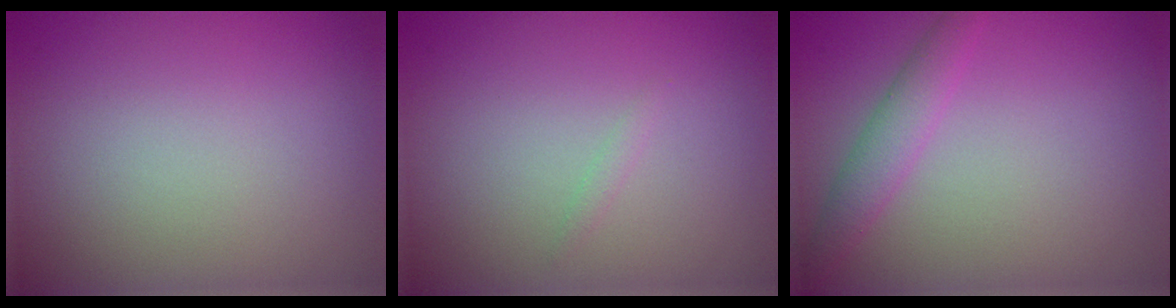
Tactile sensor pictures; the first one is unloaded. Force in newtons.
{"total": 0.5, "press": 0.5, "slide": 0.0}
{"total": 2.3, "press": 2.3, "slide": 0.1}